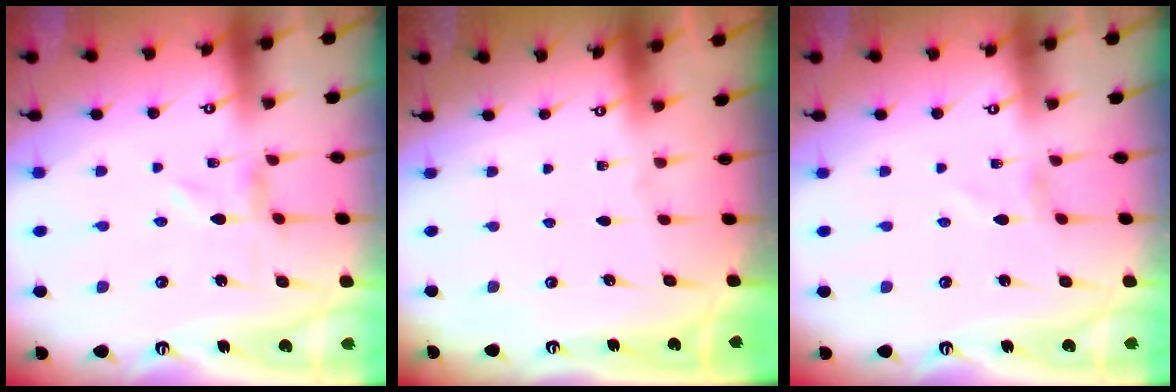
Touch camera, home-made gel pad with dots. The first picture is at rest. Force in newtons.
{"total": 0.0}
{"total": 1.4, "press": 1.4, "slide": 0.1}